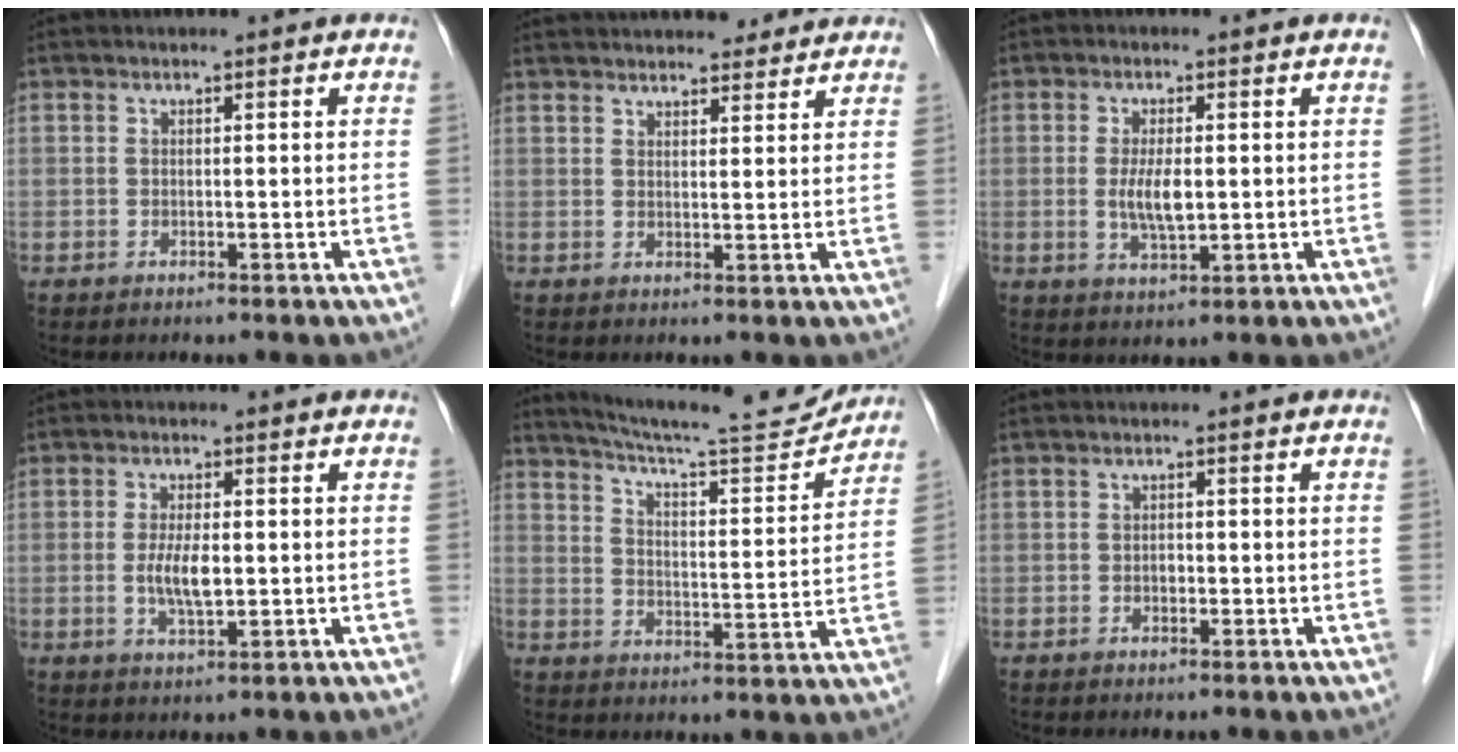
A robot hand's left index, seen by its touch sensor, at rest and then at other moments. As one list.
[{"total": 14.2, "force": [13.0, 3.4, 4.6], "torque": [-0.064, 0.035, 0.181]}, {"total": 4.7, "force": [0.0, 1.4, 4.4], "torque": [-0.091, -0.009, 0.001]}, {"total": 4.7, "force": [-0.3, 1.3, 4.5], "torque": [-0.092, -0.007, -0.005]}, {"total": 15.7, "force": [15.0, 0.4, 4.5], "torque": [-0.078, -0.027, 0.213]}, {"total": 1.0, "force": [-0.3, 0.7, 0.7], "torque": [-0.011, 0.001, -0.007]}]